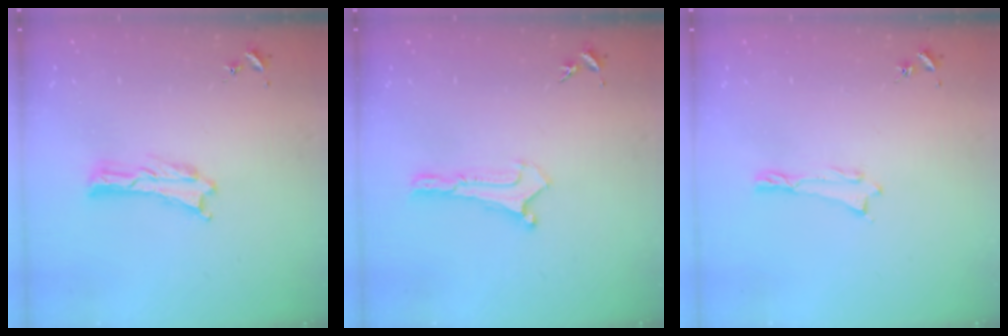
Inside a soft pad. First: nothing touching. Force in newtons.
{"total": 0.0}
{"total": 0.0}